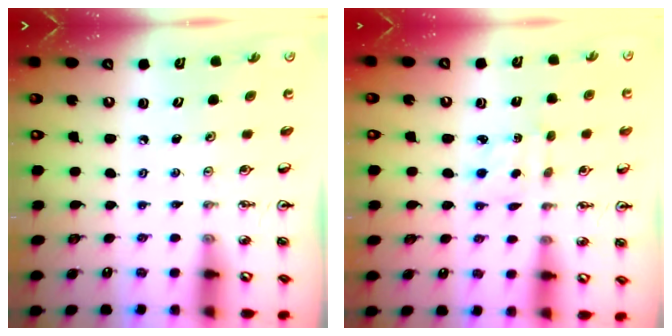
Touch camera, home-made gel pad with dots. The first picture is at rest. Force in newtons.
{"total": 1.9, "press": 1.7, "slide": 0.8}